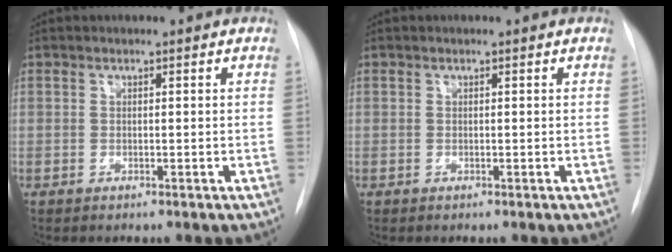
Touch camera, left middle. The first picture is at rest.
{"total": 0.0}